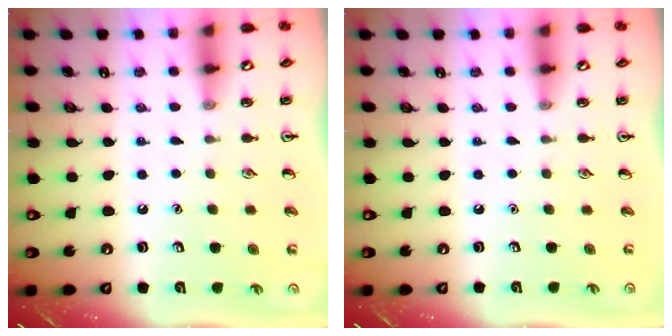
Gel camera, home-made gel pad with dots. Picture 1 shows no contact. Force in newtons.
{"total": 0.0}